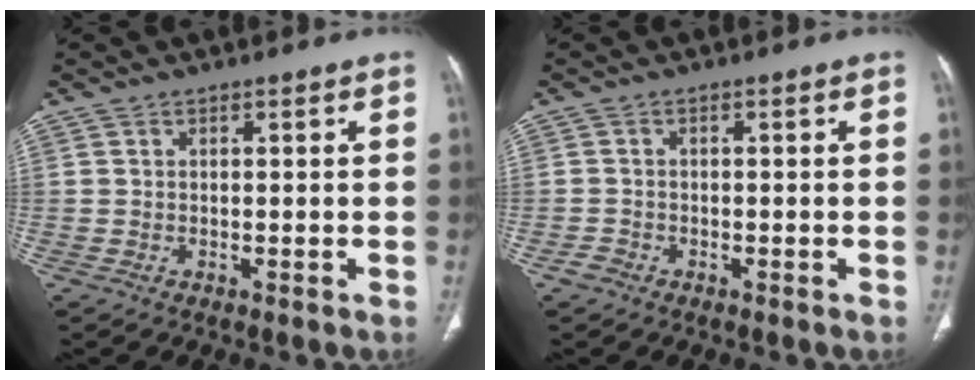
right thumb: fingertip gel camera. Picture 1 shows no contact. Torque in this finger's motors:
{"motor_torque": [0.04, 0.21, -0.27, 0.14, 0.02]}